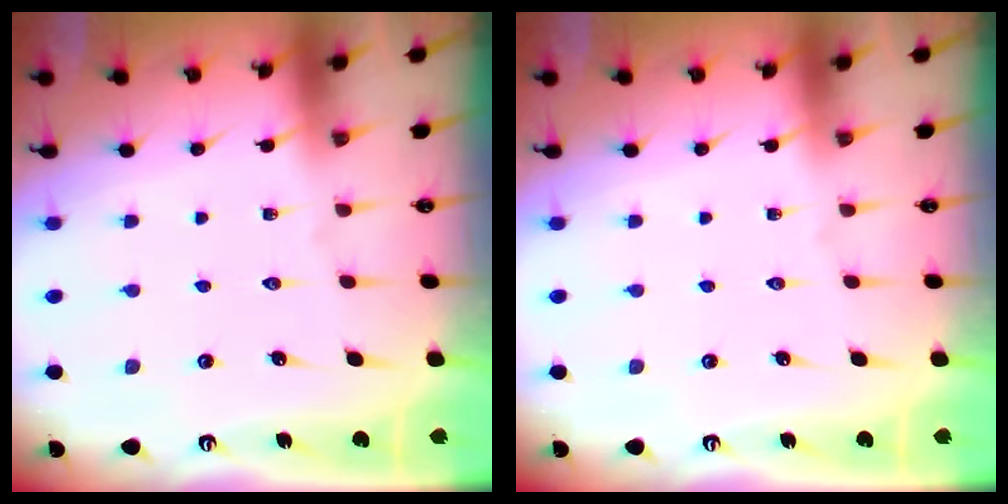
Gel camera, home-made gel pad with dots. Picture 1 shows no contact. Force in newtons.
{"total": 0.0}